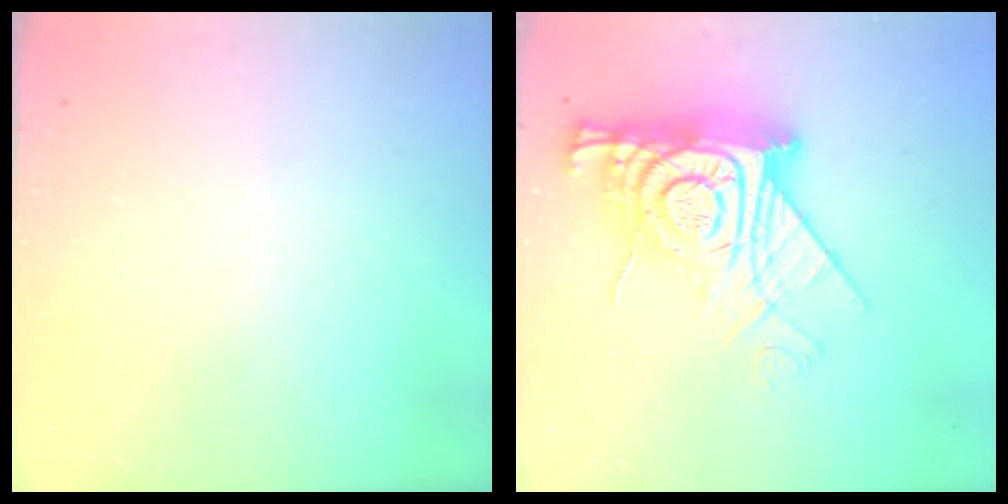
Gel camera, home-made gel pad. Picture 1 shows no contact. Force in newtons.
{"total": 19.1, "press": 19.0, "slide": 1.8}